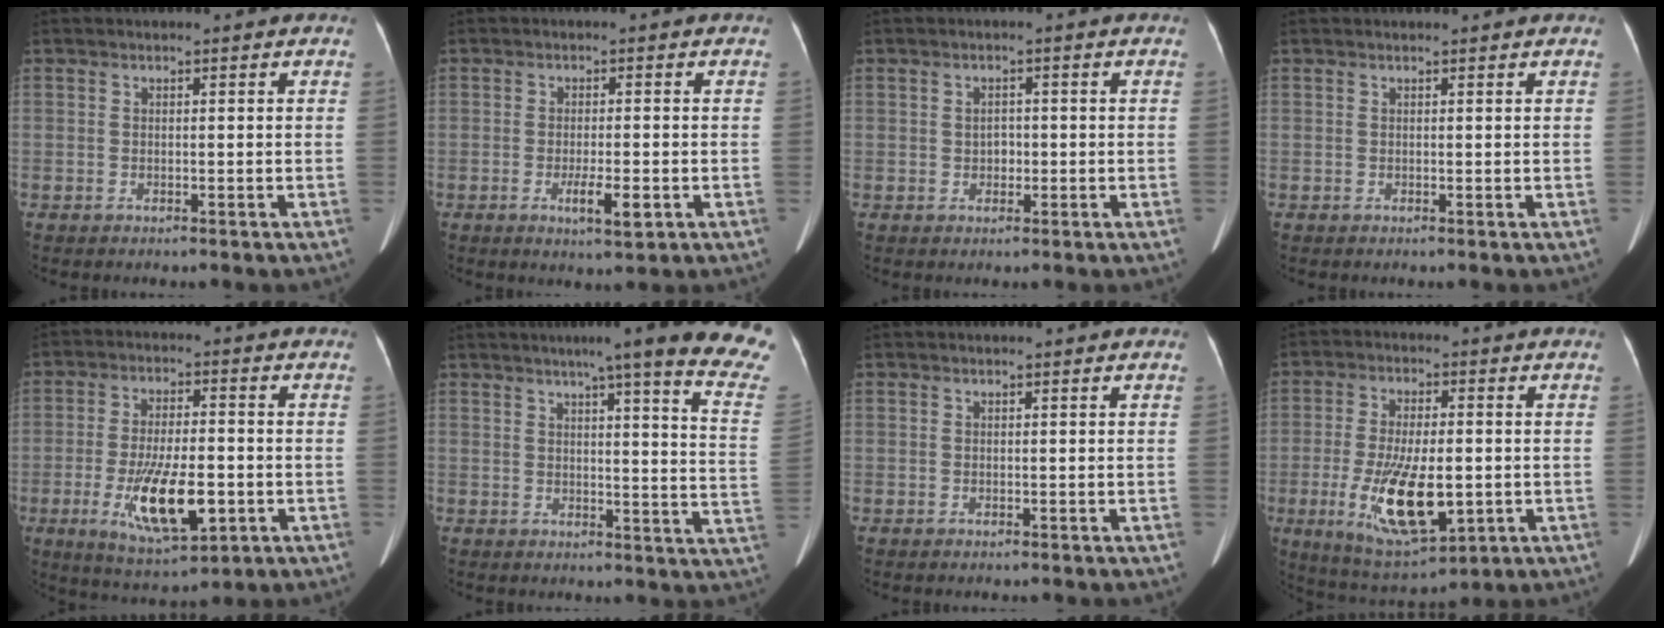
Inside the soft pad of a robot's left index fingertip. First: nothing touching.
{"total": 4.1, "force": [-1.5, 0.8, 3.7], "torque": [-0.068, -0.005, -0.021]}
{"total": 1.6, "force": [-0.3, 1.3, 0.9], "torque": [-0.015, 0.003, -0.002]}
{"total": 2.2, "force": [2.1, 0.3, 0.7], "torque": [-0.010, 0.019, 0.023]}
{"total": 12.1, "force": [-3.5, 3.8, 11.0], "torque": [-0.206, -0.014, -0.052]}
{"total": 20.5, "force": [16.5, -0.3, 12.2], "torque": [-0.145, -0.052, 0.178]}
{"total": 0.0}
{"total": 13.3, "force": [-2.9, 4.6, 12.1], "torque": [-0.232, -0.020, -0.037]}